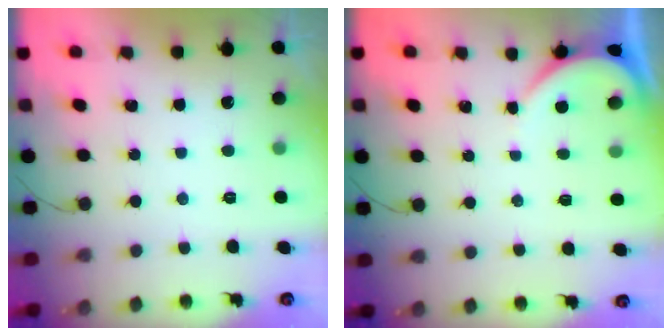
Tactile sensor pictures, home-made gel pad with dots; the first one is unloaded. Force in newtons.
{"total": 2.6, "press": 2.6, "slide": 0.2}